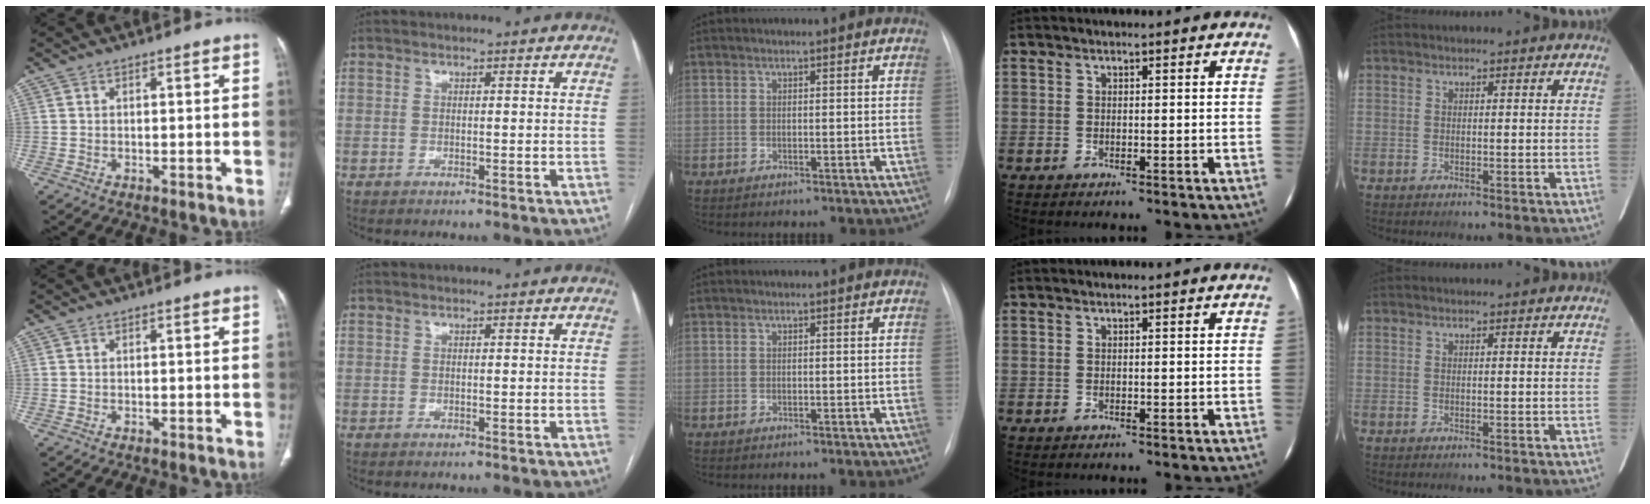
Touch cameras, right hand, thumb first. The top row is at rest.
{}